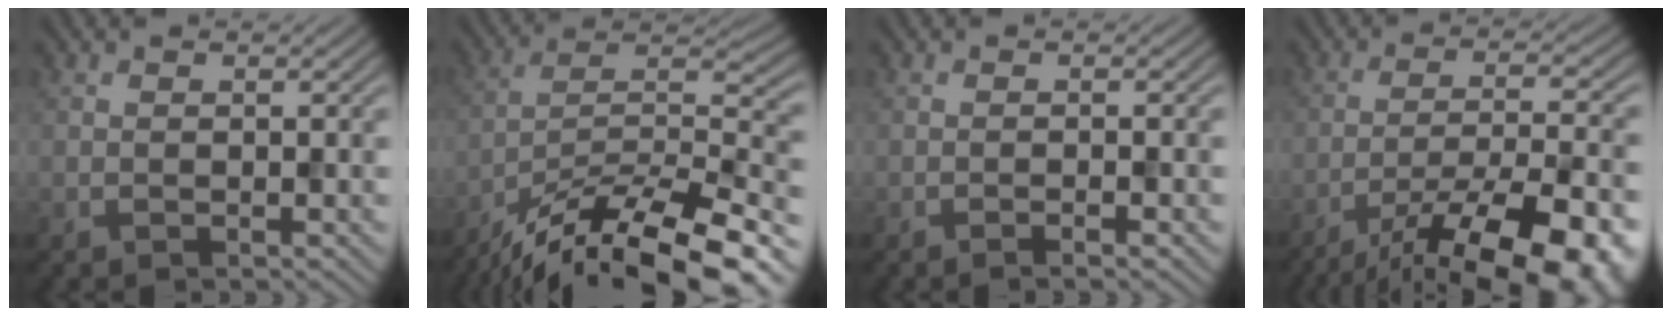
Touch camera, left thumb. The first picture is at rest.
{"total": 17.6, "force": [-13.6, 4.6, 10.1], "torque": [-0.180, -0.021, -0.226]}
{"total": 1.4, "force": [-0.8, 0.1, 1.2], "torque": [-0.015, 0.003, -0.017]}
{"total": 18.0, "force": [-13.0, 5.1, 11.5], "torque": [-0.142, -0.019, -0.180]}